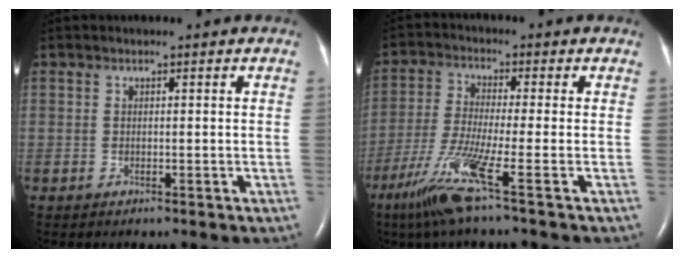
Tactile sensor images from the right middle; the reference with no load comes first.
{"total": 9.2, "force": [-5.0, -1.2, 7.6], "torque": [-0.158, -0.031, -0.104]}